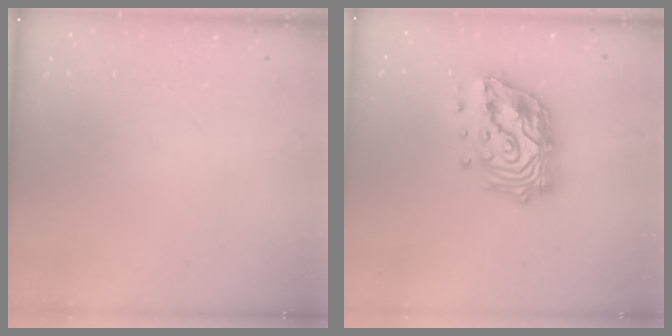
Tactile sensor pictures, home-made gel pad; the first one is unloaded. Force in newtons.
{"total": 19.6, "press": 19.5, "slide": 2.3}